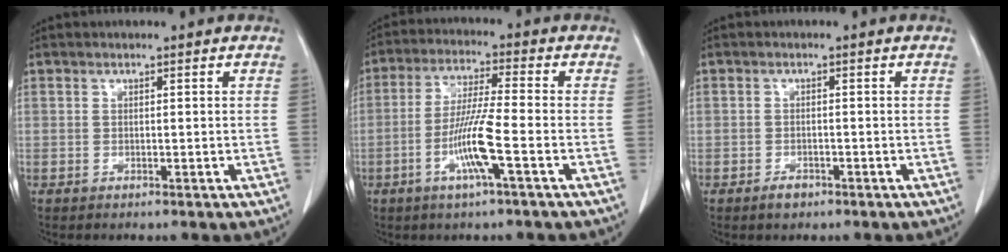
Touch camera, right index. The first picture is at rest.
{"total": 8.9, "force": [-3.1, -0.2, 8.3], "torque": [-0.164, -0.008, -0.063]}
{"total": 1.7, "force": [-1.1, 1.2, 0.6], "torque": [-0.010, 0.003, -0.015]}